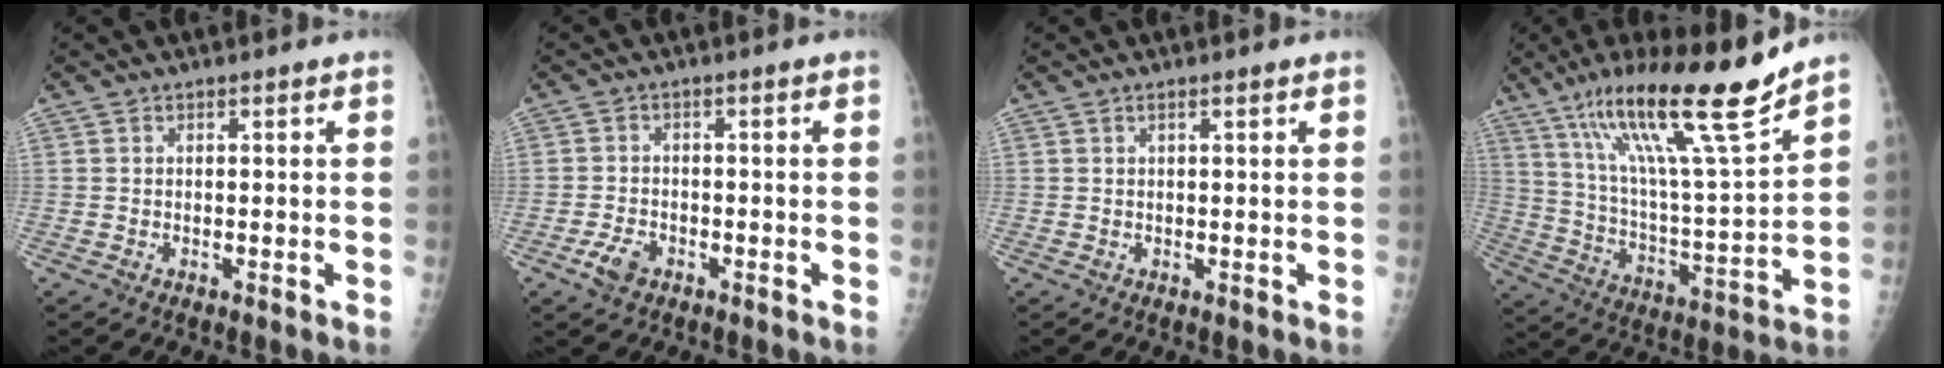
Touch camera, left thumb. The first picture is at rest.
{"total": 3.5, "force": [-2.0, 2.1, 1.9], "torque": [-0.038, 0.009, -0.034]}
{"total": 0.8, "force": [0.5, 0.1, 0.6], "torque": [-0.010, 0.002, 0.009]}
{"total": 21.8, "force": [15.2, 1.6, 15.5], "torque": [-0.242, -0.067, 0.269]}